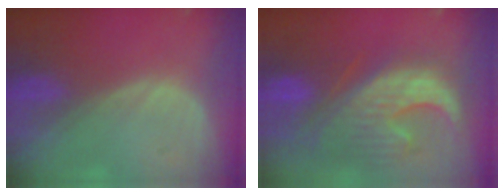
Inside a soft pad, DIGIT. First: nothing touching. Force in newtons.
{"total": 12.3, "press": 11.1, "slide": 5.3}